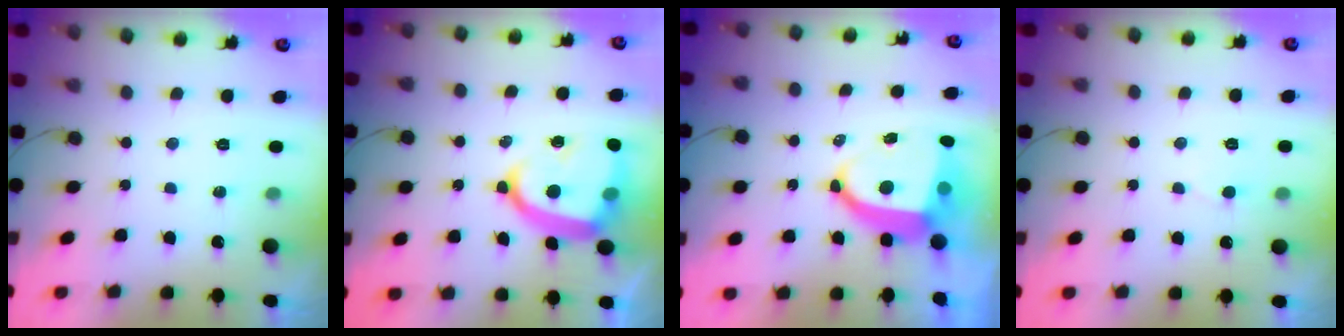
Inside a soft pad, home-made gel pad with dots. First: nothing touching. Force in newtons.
{"total": 17.0, "press": 16.9, "slide": 1.6}
{"total": 10.5, "press": 10.4, "slide": 1.1}
{"total": 3.7, "press": 3.7, "slide": 0.4}